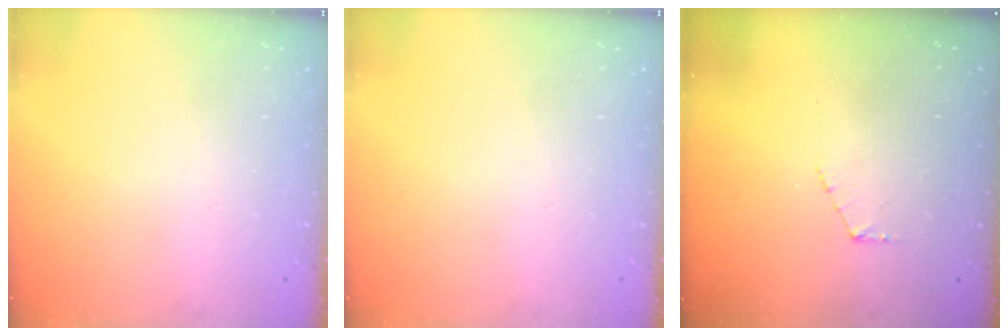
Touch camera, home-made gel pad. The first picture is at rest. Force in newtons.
{"total": 0.0}
{"total": 4.0, "press": 4.0, "slide": 0.4}